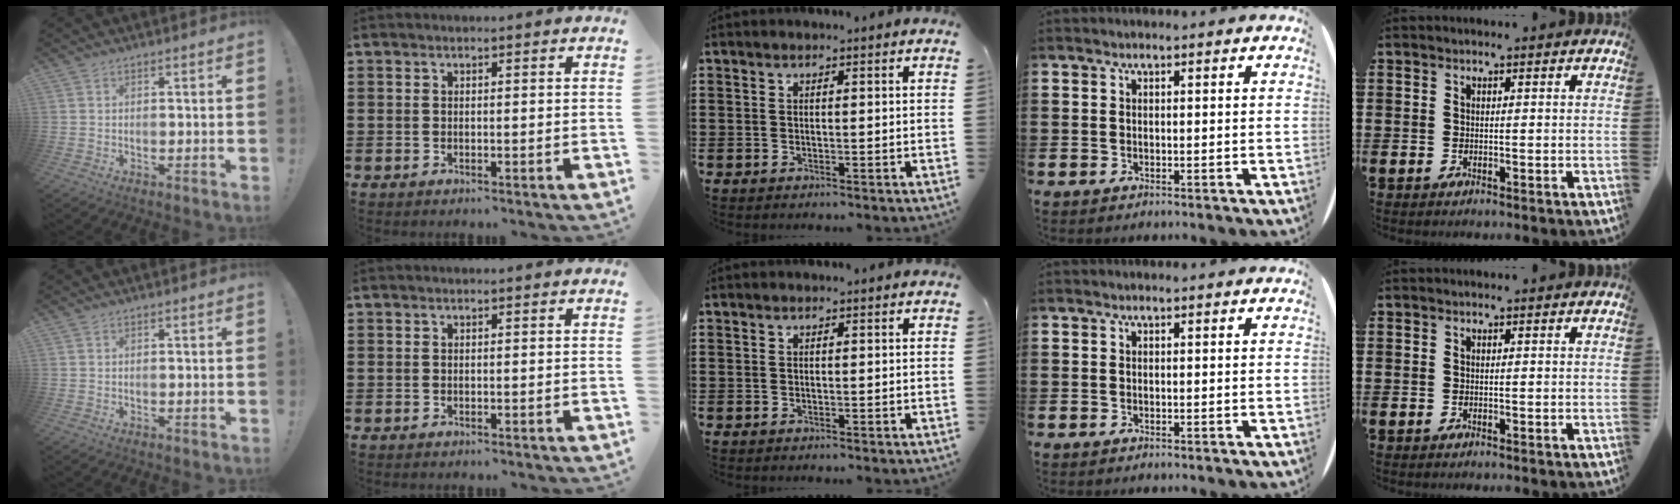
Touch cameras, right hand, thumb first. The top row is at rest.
{}